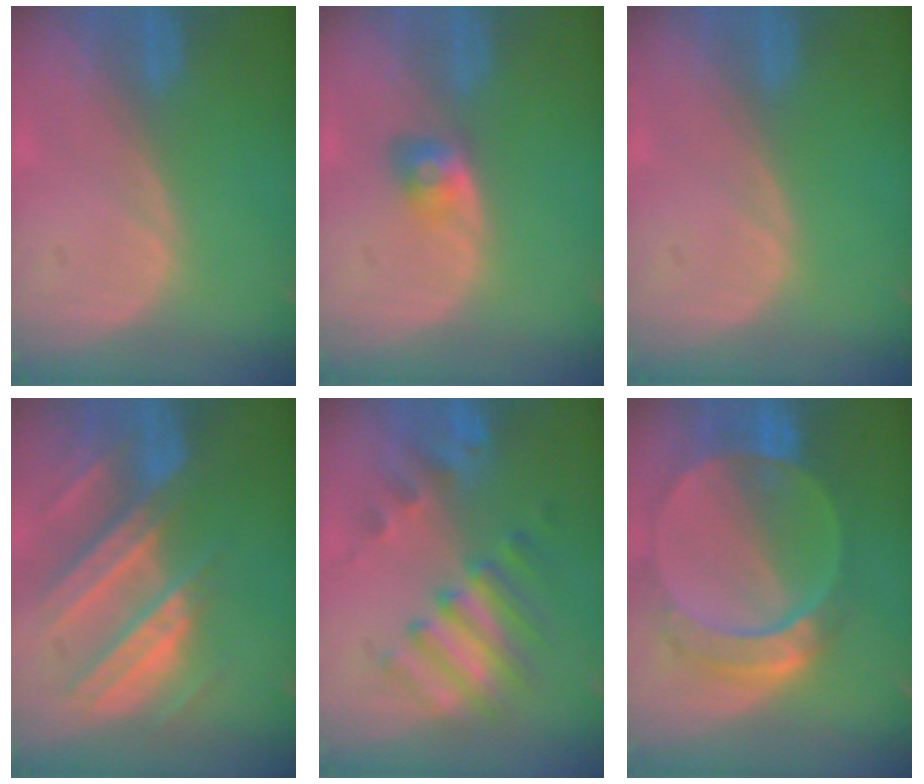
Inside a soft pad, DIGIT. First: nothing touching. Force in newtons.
{"total": 2.9, "press": 2.4, "slide": 1.5}
{"total": 0.0}
{"total": 10.4, "press": 9.1, "slide": 4.9}
{"total": 7.9, "press": 7.6, "slide": 2.1}
{"total": 9.8, "press": 8.4, "slide": 5.0}